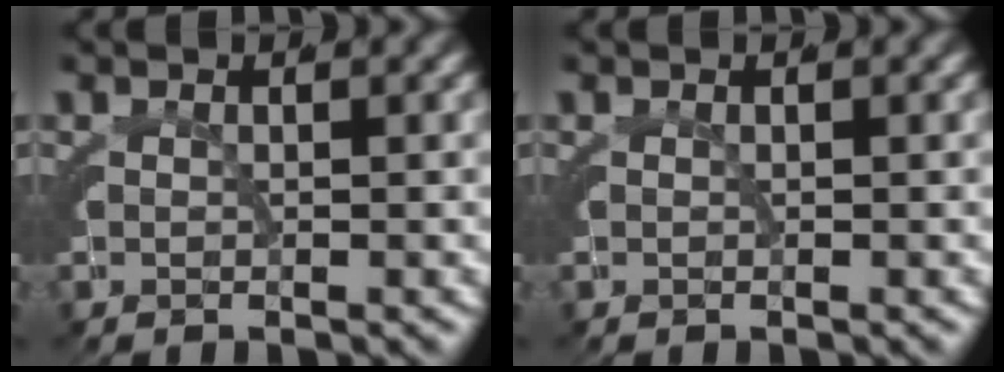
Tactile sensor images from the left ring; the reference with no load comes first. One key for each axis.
{"total": 0.0}